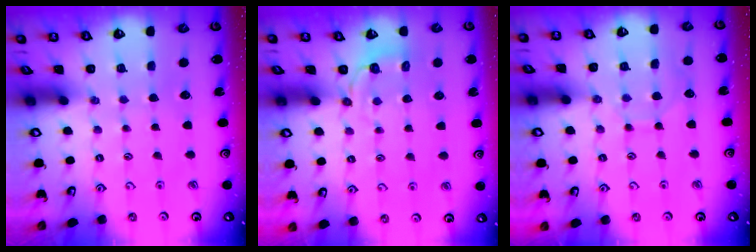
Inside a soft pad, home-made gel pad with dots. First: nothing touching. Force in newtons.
{"total": 3.0, "press": 1.8, "slide": 2.4}
{"total": 7.8, "press": 7.8, "slide": 0.6}